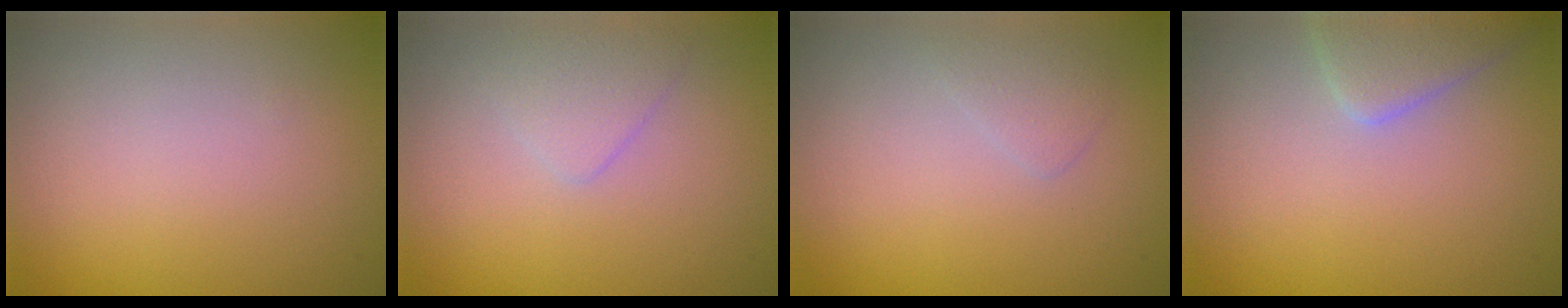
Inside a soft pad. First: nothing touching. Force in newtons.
{"total": 1.7, "press": 1.7, "slide": 0.0}
{"total": 1.1, "press": 1.1, "slide": 0.0}
{"total": 3.3, "press": 3.3, "slide": 0.3}